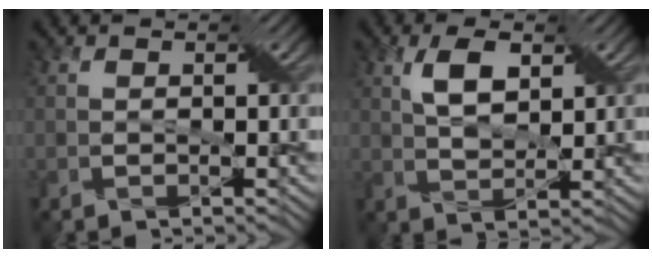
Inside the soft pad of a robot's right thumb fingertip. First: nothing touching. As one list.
[{"total": 4.5, "force": [2.3, 1.8, 3.4], "torque": [-0.070, 0.005, 0.042]}]